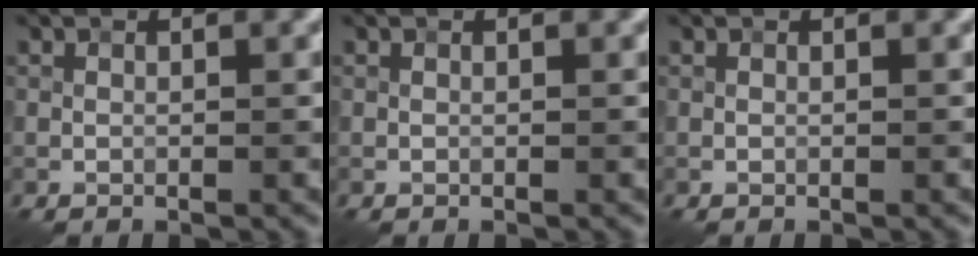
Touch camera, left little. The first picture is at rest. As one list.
[{"total": 0.0}, {"total": 0.0}]